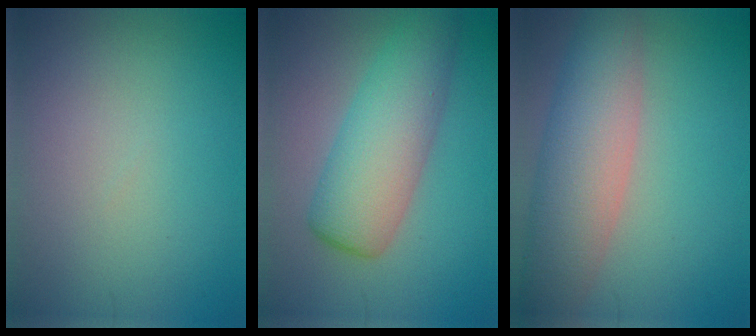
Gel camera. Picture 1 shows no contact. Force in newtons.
{"total": 6.6, "press": 6.6, "slide": 0.1}
{"total": 7.4, "press": 7.4, "slide": 0.2}